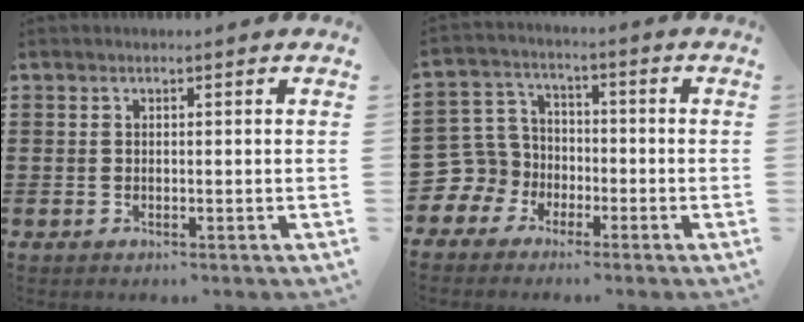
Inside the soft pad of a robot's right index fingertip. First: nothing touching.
{"total": 6.8, "force": [-2.0, 6.5, 0.9], "torque": [-0.085, -0.007, -0.046]}